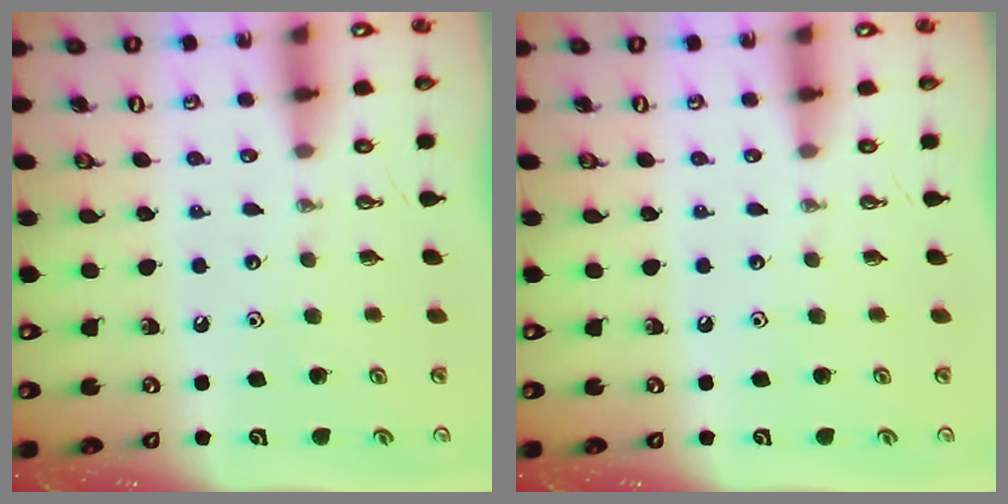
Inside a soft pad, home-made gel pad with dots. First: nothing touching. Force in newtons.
{"total": 0.0}